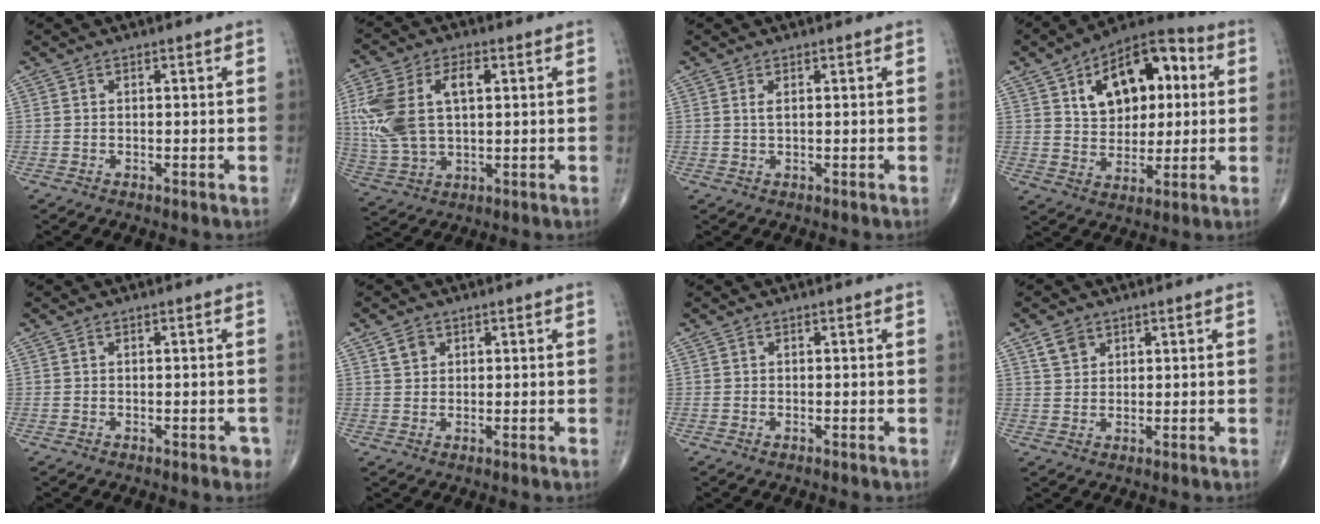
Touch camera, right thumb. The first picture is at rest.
{"total": 15.6, "force": [3.0, 8.8, 12.5], "torque": [-0.269, 0.009, 0.062]}
{"total": 1.0, "force": [0.4, 0.2, 0.9], "torque": [-0.021, -0.003, 0.010]}
{"total": 18.1, "force": [5.0, 11.1, 13.3], "torque": [-0.156, 0.013, 0.076]}
{"total": 1.4, "force": [-0.4, 0.9, 1.1], "torque": [-0.005, 0.004, -0.003]}
{"total": 2.6, "force": [1.4, 2.0, 1.0], "torque": [-0.008, -0.006, 0.025]}
{"total": 0.0}
{"total": 3.6, "force": [2.2, 2.5, 1.4], "torque": [-0.015, -0.009, 0.046]}